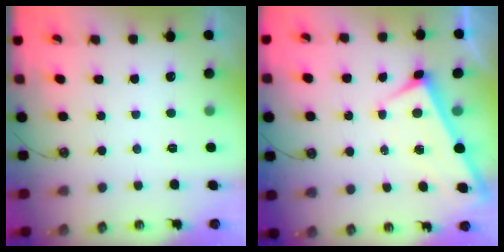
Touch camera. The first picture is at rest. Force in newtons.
{"total": 1.7, "press": 1.7, "slide": 0.1}